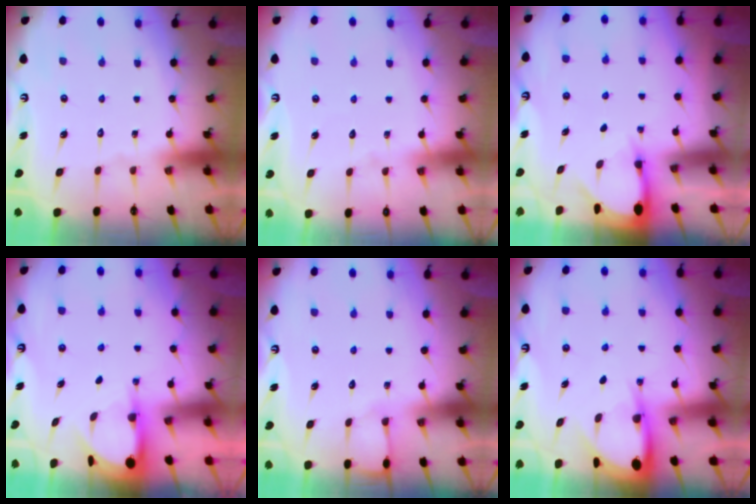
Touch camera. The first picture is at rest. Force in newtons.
{"total": 3.2, "press": 3.2, "slide": 0.4}
{"total": 3.0, "press": 3.0, "slide": 0.2}
{"total": 3.9, "press": 3.9, "slide": 0.6}
{"total": 2.9, "press": 2.9, "slide": 0.5}
{"total": 6.0, "press": 6.0, "slide": 0.7}